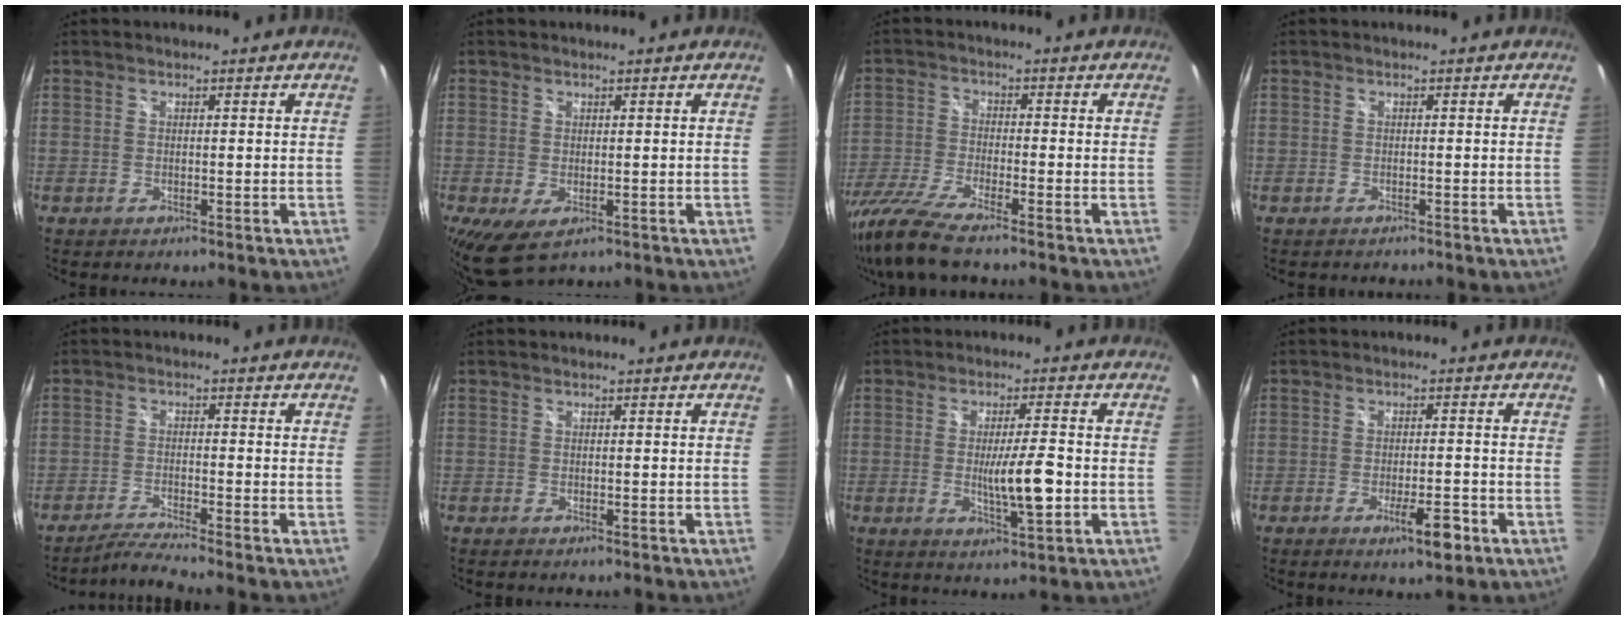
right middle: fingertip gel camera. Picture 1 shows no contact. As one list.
[{"total": 4.4, "force": [-1.4, 2.2, 3.5], "torque": [-0.063, -0.021, -0.013]}, {"total": 11.2, "force": [-9.3, 0.7, 6.2], "torque": [-0.146, -0.036, -0.177]}, {"total": 0.9, "force": [-0.8, 0.4, -0.3], "torque": [-0.001, 0.002, -0.015]}, {"total": 4.9, "force": [-4.5, -1.4, 1.4], "torque": [-0.052, -0.003, -0.084]}, {"total": 1.1, "force": [-1.0, 0.2, 0.5], "torque": [-0.010, -0.005, -0.015]}, {"total": 7.2, "force": [-1.2, 0.8, 7.1], "torque": [-0.119, -0.012, -0.017]}, {"total": 5.3, "force": [-2.9, 1.2, 4.3], "torque": [-0.077, -0.009, -0.042]}]